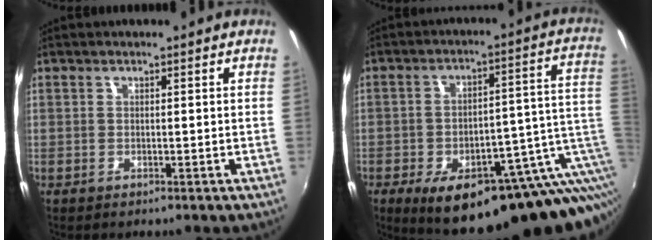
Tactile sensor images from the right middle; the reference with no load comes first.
{"total": 24.6, "force": [-9.5, 10.1, 20.4], "torque": [-0.280, -0.015, -0.112]}